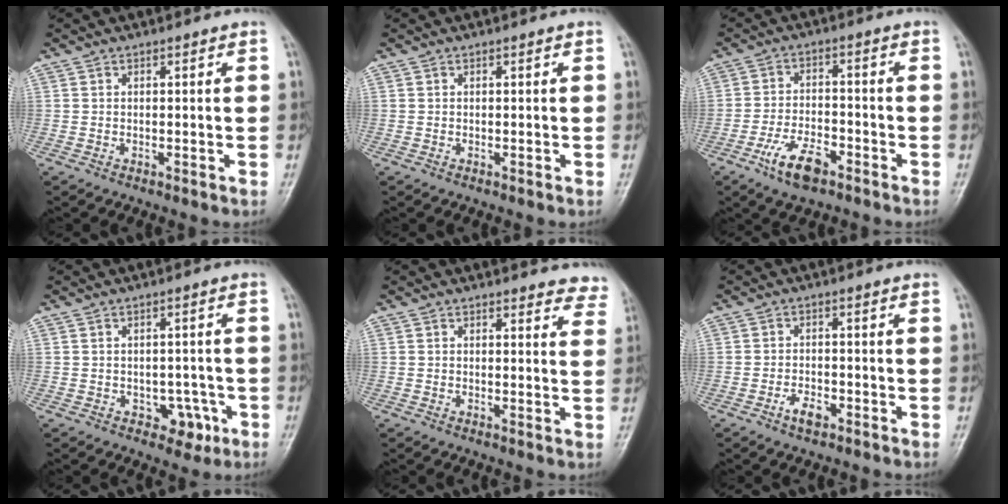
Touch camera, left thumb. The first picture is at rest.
{"total": 0.0}
{"total": 7.6, "force": [-4.5, 3.3, 5.1], "torque": [-0.095, 0.021, -0.082]}
{"total": 4.9, "force": [-2.0, 3.5, 2.7], "torque": [-0.008, 0.014, -0.020]}
{"total": 6.7, "force": [6.3, 2.0, 1.1], "torque": [0.029, -0.030, 0.043]}
{"total": 3.2, "force": [-1.9, 1.5, 2.1], "torque": [-0.036, 0.011, -0.033]}